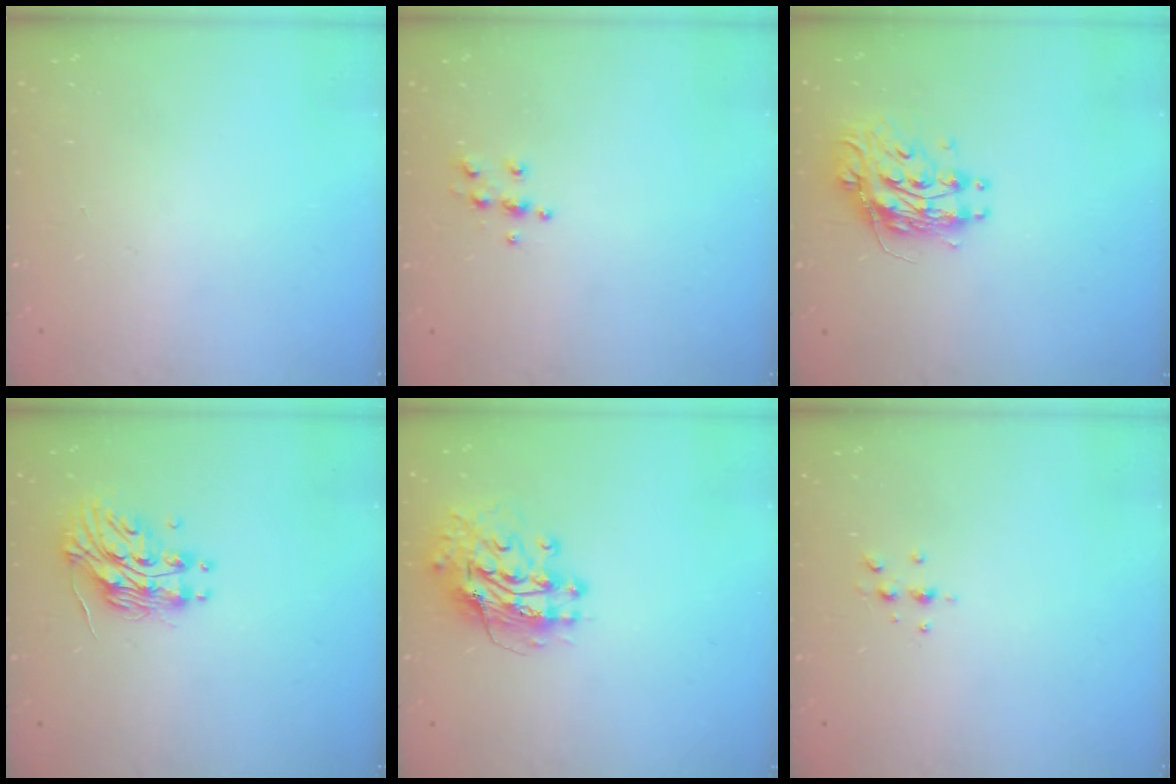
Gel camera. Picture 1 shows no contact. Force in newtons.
{"total": 5.6, "press": 5.6, "slide": 0.6}
{"total": 10.3, "press": 10.3, "slide": 1.0}
{"total": 14.0, "press": 13.9, "slide": 0.8}
{"total": 12.8, "press": 12.7, "slide": 1.1}
{"total": 4.3, "press": 4.2, "slide": 1.1}